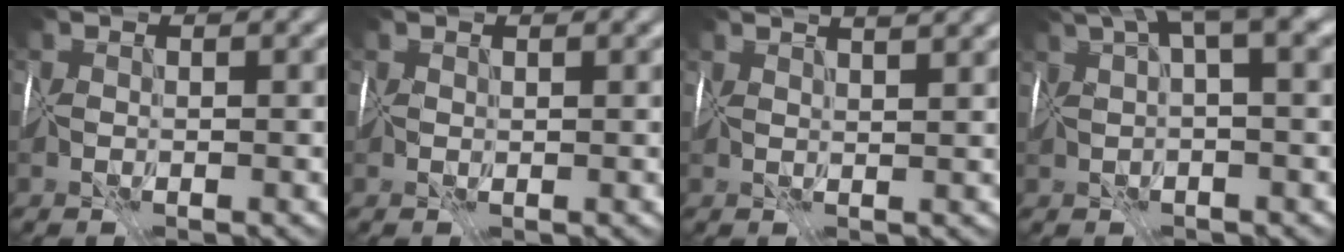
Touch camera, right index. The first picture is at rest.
{"total": 0.6, "force": [0.5, 0.4, 0.2], "torque": [-0.004, 0.001, 0.011]}
{"total": 4.9, "force": [3.7, 1.4, 3.0], "torque": [-0.047, 0.037, 0.057]}
{"total": 6.7, "force": [3.8, 1.1, 5.4], "torque": [-0.106, 0.018, 0.071]}